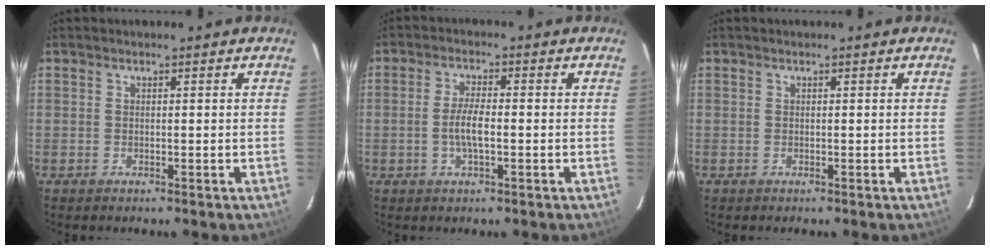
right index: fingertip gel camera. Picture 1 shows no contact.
{"total": 4.4, "force": [-1.0, 0.9, 4.2], "torque": [-0.086, 0.002, -0.020]}
{"total": 0.0}